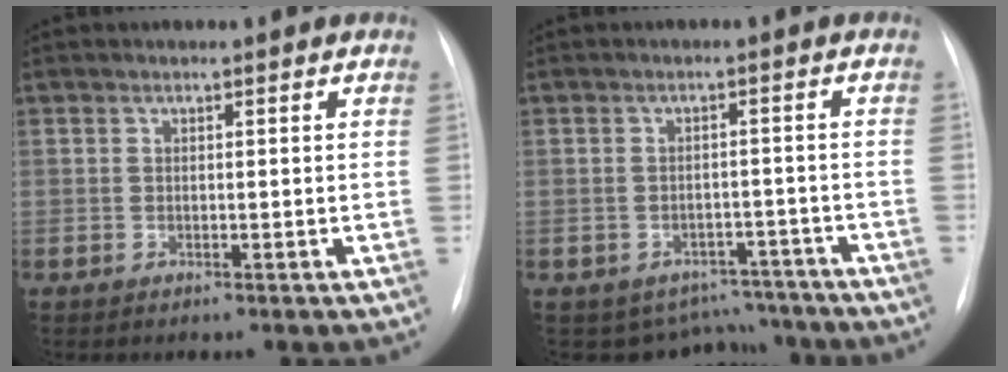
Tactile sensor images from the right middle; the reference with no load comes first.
{"total": 7.4, "force": [-6.3, 3.7, -0.6], "torque": [0.026, 0.032, -0.073]}